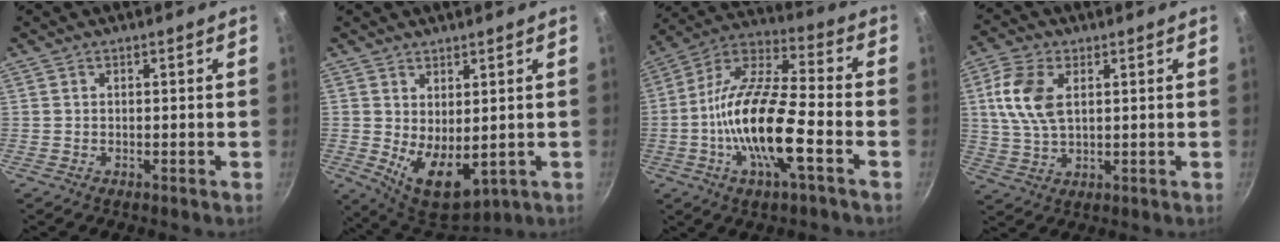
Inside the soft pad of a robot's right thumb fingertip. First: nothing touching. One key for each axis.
{"total": 9.5, "fx": 0.3, "fy": 5.2, "fz": 7.9, "tx": -0.099, "ty": -0.026, "tz": 0.027}
{"total": 18.6, "fx": -5.2, "fy": 5.8, "fz": 16.9, "tx": -0.319, "ty": 0.034, "tz": -0.117}
{"total": 9.5, "fx": 2.4, "fy": 5.5, "fz": 7.3, "tx": -0.143, "ty": -0.001, "tz": 0.046}